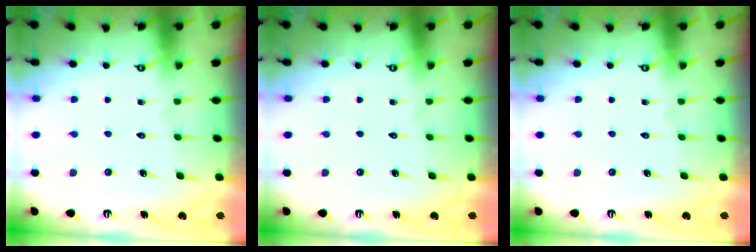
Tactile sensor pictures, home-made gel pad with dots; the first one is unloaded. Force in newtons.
{"total": 0.0}
{"total": 0.0}